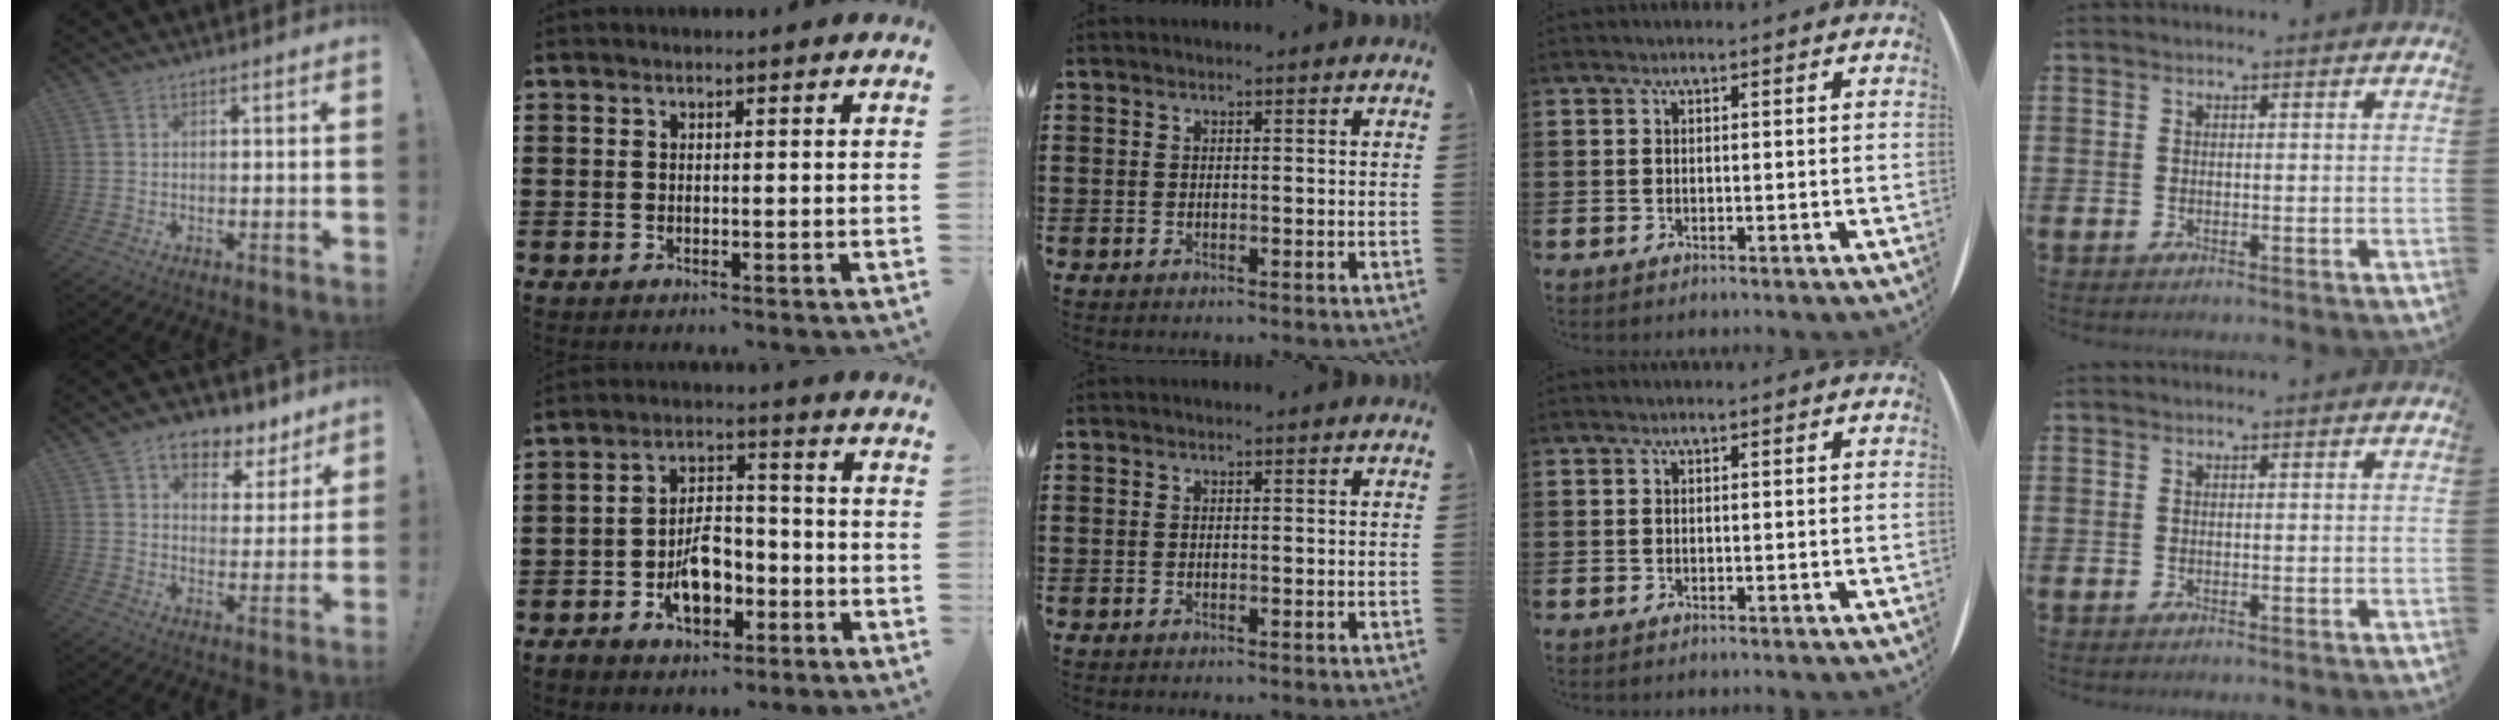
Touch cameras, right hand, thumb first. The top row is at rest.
{"thumb": {"total": 9.2, "force": [6.2, 5.5, 4.0], "torque": [-0.055, -0.039, 0.114]}, "index": {"total": 7.4, "force": [-3.2, 4.5, 4.9], "torque": [-0.085, 0.013, -0.061]}}